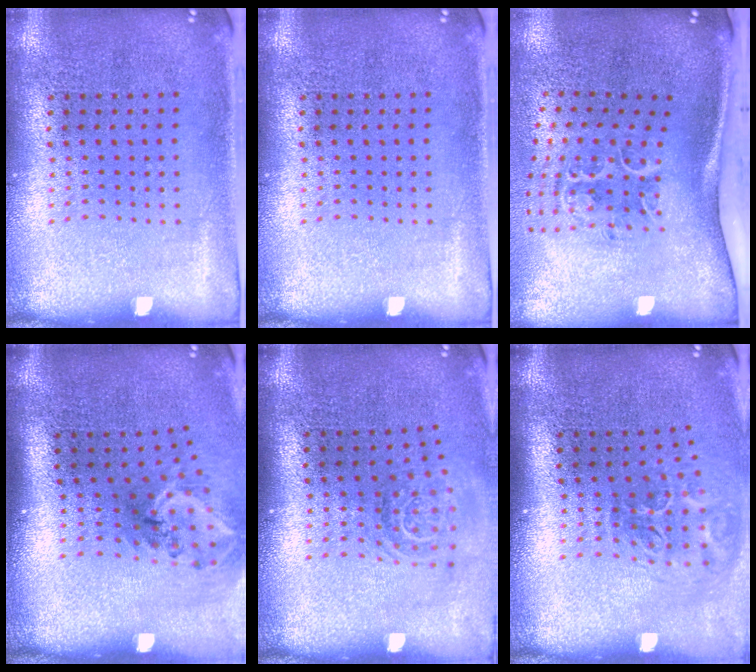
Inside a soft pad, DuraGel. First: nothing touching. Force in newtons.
{"total": 0.0}
{"total": 2.0, "press": 1.4, "slide": 1.4}
{"total": 2.1, "press": 1.3, "slide": 1.6}
{"total": 1.6, "press": 1.1, "slide": 1.1}
{"total": 2.0, "press": 1.2, "slide": 1.6}